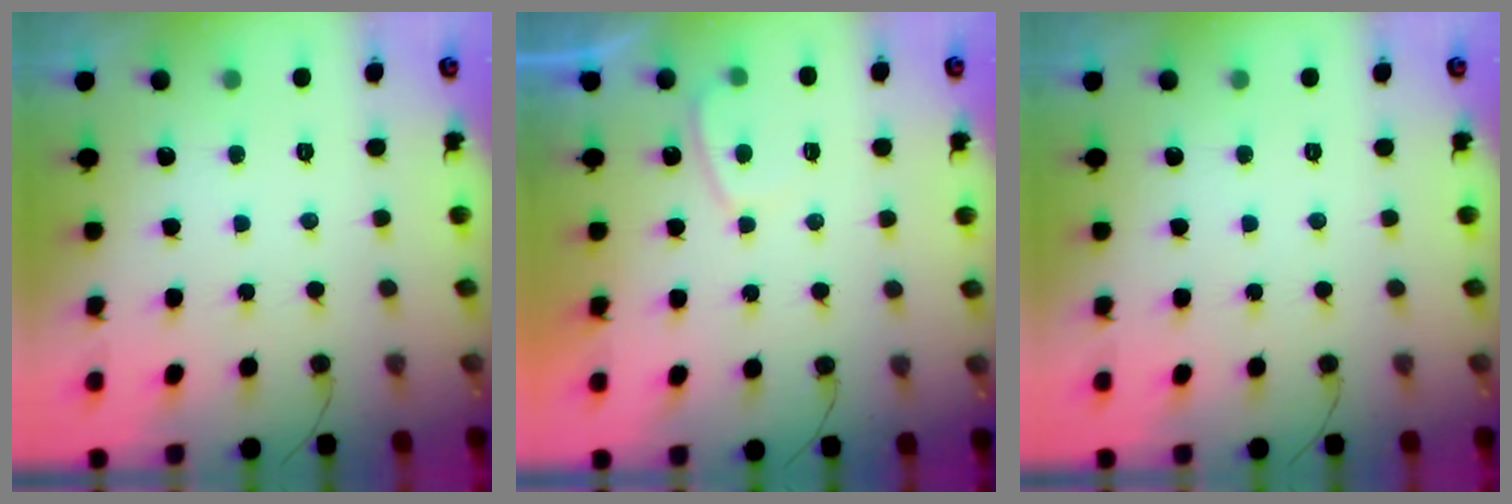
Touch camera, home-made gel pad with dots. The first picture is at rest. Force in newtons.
{"total": 2.0, "press": 2.0, "slide": 0.6}
{"total": 0.0}